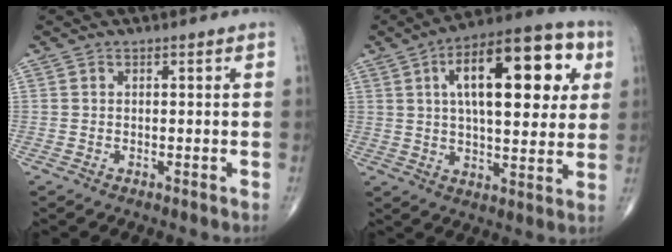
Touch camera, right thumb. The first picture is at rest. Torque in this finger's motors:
{"motor_torque": [0.83, 4.19, 1.82, 0.62, 0.36]}